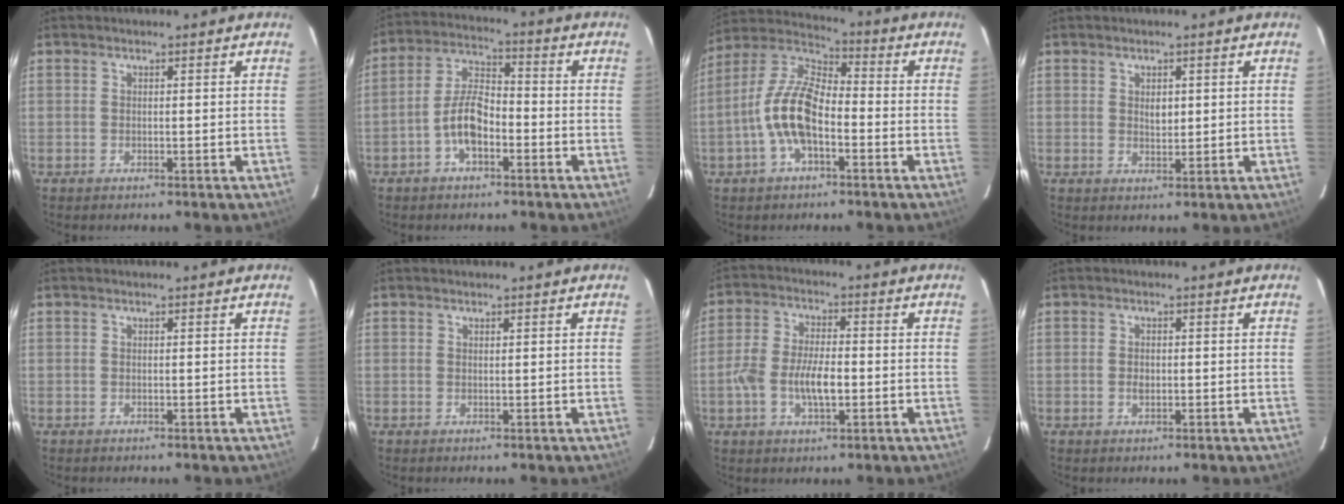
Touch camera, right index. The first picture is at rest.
{"total": 7.9, "force": [-3.3, 3.5, 6.3], "torque": [-0.133, 0.016, -0.059]}
{"total": 12.1, "force": [-3.6, 5.4, 10.3], "torque": [-0.219, 0.013, -0.071]}
{"total": 2.2, "force": [0.6, 1.4, 1.5], "torque": [-0.022, 0.002, 0.011]}
{"total": 0.0}
{"total": 0.0}
{"total": 8.5, "force": [-2.1, 3.8, 7.3], "torque": [-0.149, 0.004, -0.039]}
{"total": 1.8, "force": [-0.3, 1.3, 1.3], "torque": [-0.024, 0.002, -0.005]}